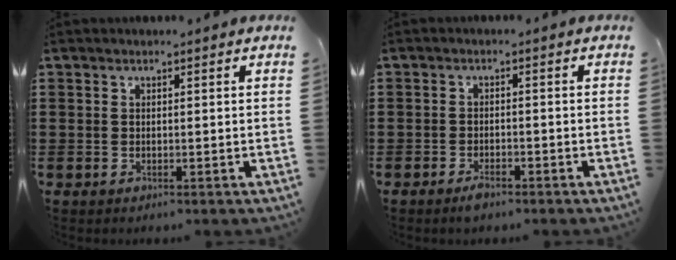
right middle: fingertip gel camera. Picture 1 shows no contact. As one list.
[{"total": 1.4, "force": [-1.3, 0.5, 0.4], "torque": [-0.011, -0.004, -0.024]}]